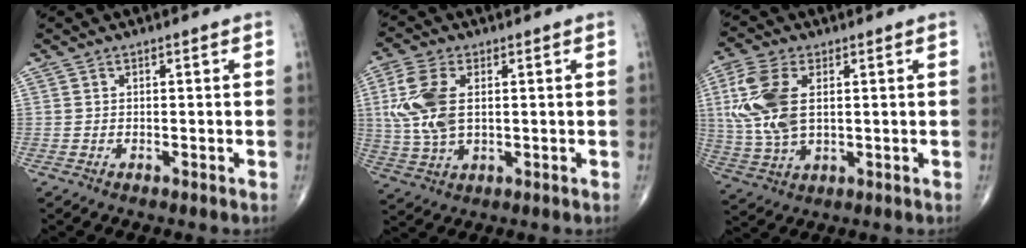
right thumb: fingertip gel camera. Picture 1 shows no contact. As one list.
[{"total": 10.5, "force": [1.6, 5.8, 8.5], "torque": [-0.199, -0.001, 0.033]}, {"total": 12.3, "force": [2.2, 6.8, 10.0], "torque": [-0.232, -0.002, 0.046]}]